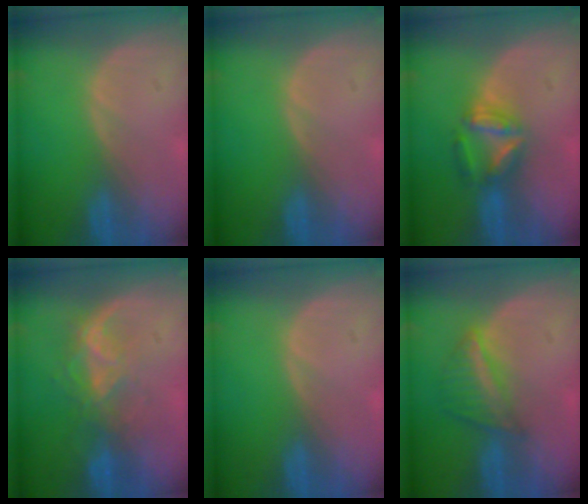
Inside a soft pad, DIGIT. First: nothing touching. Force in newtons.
{"total": 0.0}
{"total": 5.7, "press": 5.7, "slide": 0.4}
{"total": 6.4, "press": 5.9, "slide": 2.6}
{"total": 0.0}
{"total": 6.1, "press": 5.4, "slide": 2.8}